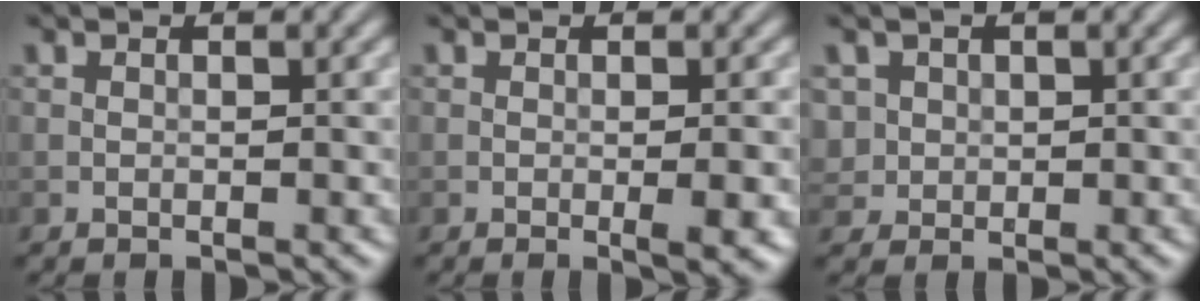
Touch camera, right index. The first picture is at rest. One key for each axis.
{"total": 2.9, "fx": -0.5, "fy": 0.6, "fz": 2.8, "tx": -0.035, "ty": -0.002, "tz": -0.006}
{"total": 2.0, "fx": 0.7, "fy": 1.8, "fz": 0.5, "tx": -0.015, "ty": -0.002, "tz": 0.031}